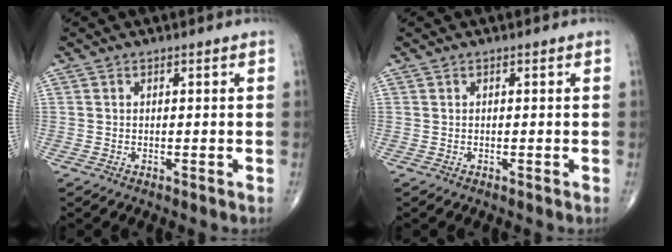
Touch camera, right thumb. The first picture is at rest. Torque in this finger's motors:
{"motor_torque": [-0.14, 0.14, -0.03, -0.03, 0.00]}